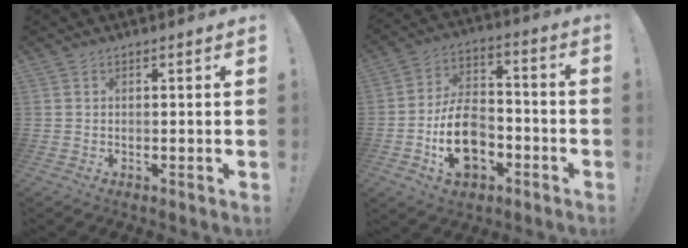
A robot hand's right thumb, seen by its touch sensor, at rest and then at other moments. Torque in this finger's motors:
{"motor_torque": [0.45, 0.15, 0.71, 0.05, 0.09]}